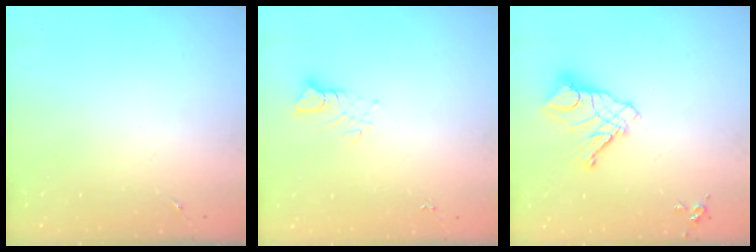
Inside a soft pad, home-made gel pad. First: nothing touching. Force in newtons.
{"total": 3.5, "press": 3.5, "slide": 0.3}
{"total": 12.0, "press": 11.9, "slide": 1.1}